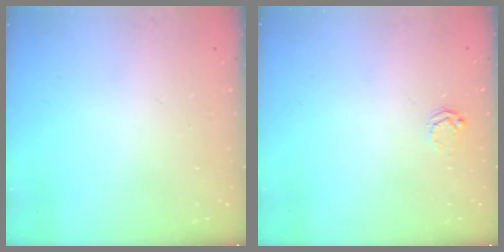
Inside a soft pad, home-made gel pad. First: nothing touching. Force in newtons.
{"total": 3.7, "press": 3.7, "slide": 0.5}